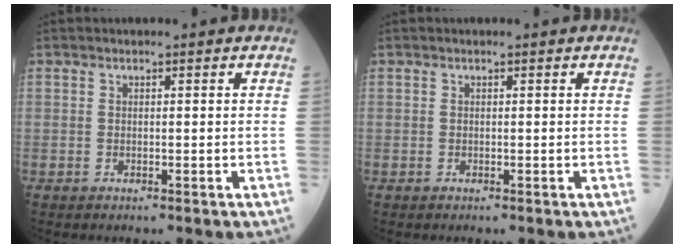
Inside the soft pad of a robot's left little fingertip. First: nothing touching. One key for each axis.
{"total": 0.0}